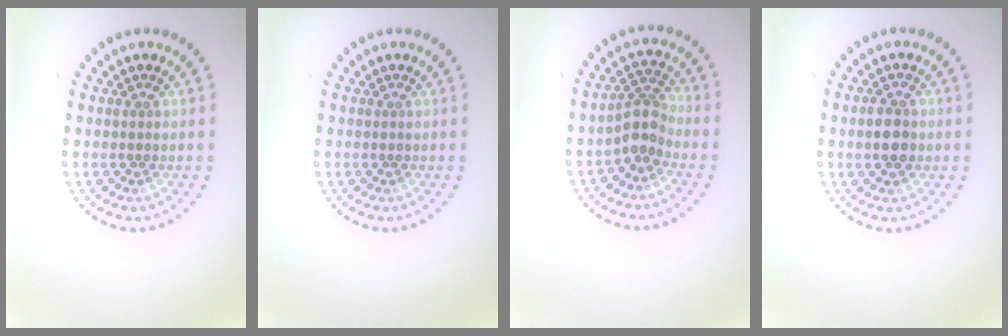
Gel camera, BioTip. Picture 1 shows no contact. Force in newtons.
{"total": 0.0}
{"total": 2.8, "press": 2.1, "slide": 1.8}
{"total": 2.7, "press": 2.7, "slide": 0.2}